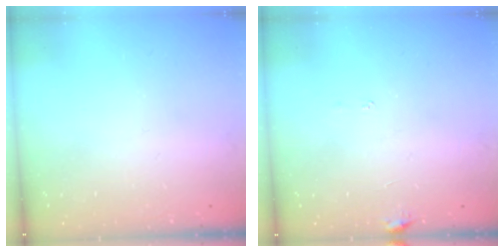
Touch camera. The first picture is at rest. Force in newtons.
{"total": 6.1, "press": 6.1, "slide": 0.5}